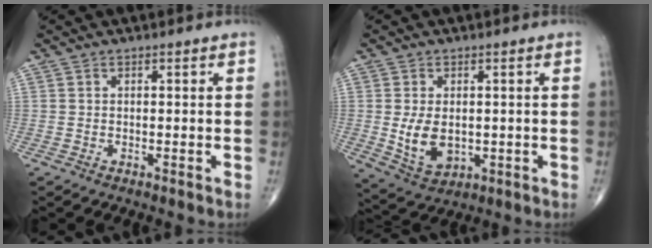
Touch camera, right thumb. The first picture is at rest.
{"total": 7.7, "force": [-0.4, 5.1, 5.8], "torque": [-0.091, -0.012, 0.008]}